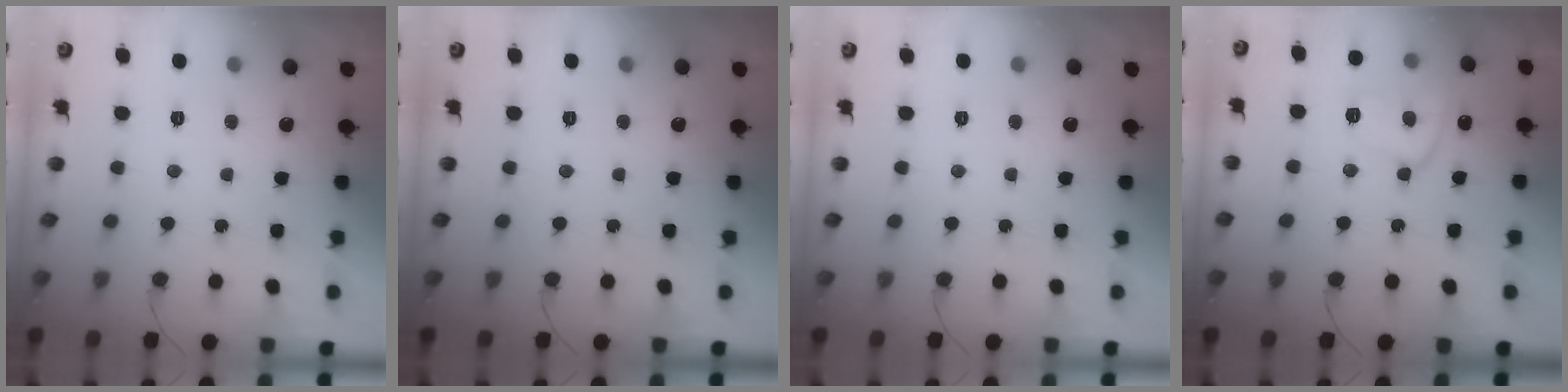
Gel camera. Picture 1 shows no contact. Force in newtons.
{"total": 0.0}
{"total": 0.0}
{"total": 10.3, "press": 10.3, "slide": 0.8}